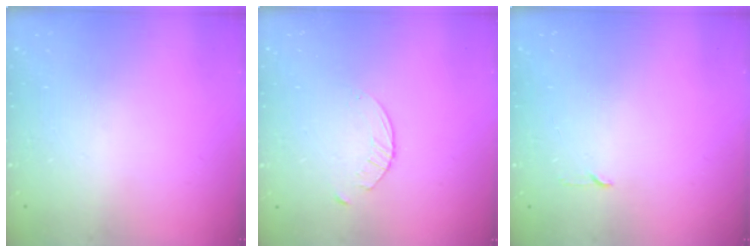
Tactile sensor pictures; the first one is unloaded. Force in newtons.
{"total": 2.0, "press": 2.0, "slide": 0.3}
{"total": 2.3, "press": 2.2, "slide": 0.3}